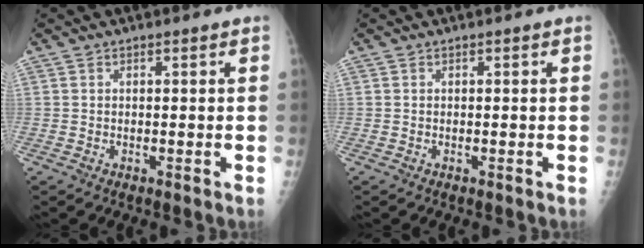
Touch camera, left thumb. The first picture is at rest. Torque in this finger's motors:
{"motor_torque": [-0.02, 0.03, -0.01, -0.02, 0.00]}